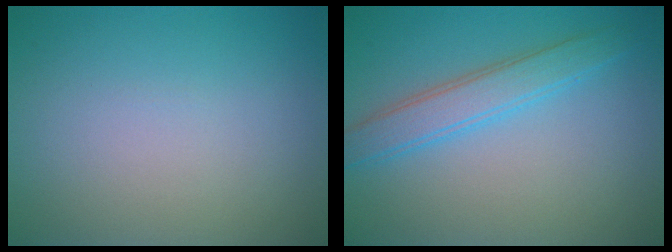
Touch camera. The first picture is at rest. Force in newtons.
{"total": 3.3, "press": 3.3, "slide": 0.1}